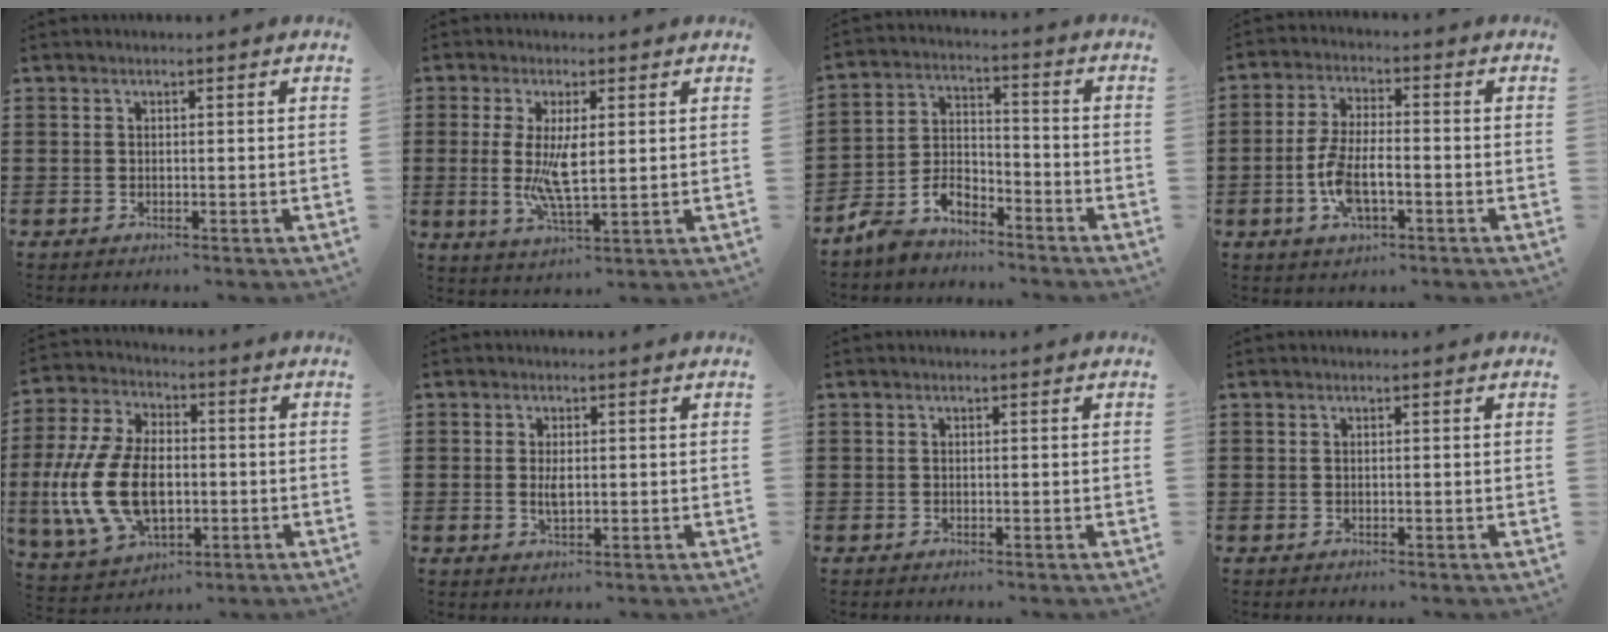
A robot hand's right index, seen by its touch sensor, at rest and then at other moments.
{"total": 7.1, "force": [0.7, 2.2, 6.7], "torque": [-0.131, -0.005, 0.007]}
{"total": 5.5, "force": [-5.0, 2.0, 1.1], "torque": [-0.035, 0.007, -0.103]}
{"total": 7.2, "force": [-2.3, 3.2, 6.1], "torque": [-0.146, -0.003, -0.050]}
{"total": 14.4, "force": [-1.8, 8.7, 11.3], "torque": [-0.273, -0.005, -0.034]}
{"total": 2.7, "force": [0.2, 1.1, 2.5], "torque": [-0.048, 0.003, 0.002]}
{"total": 0.0}
{"total": 0.0}